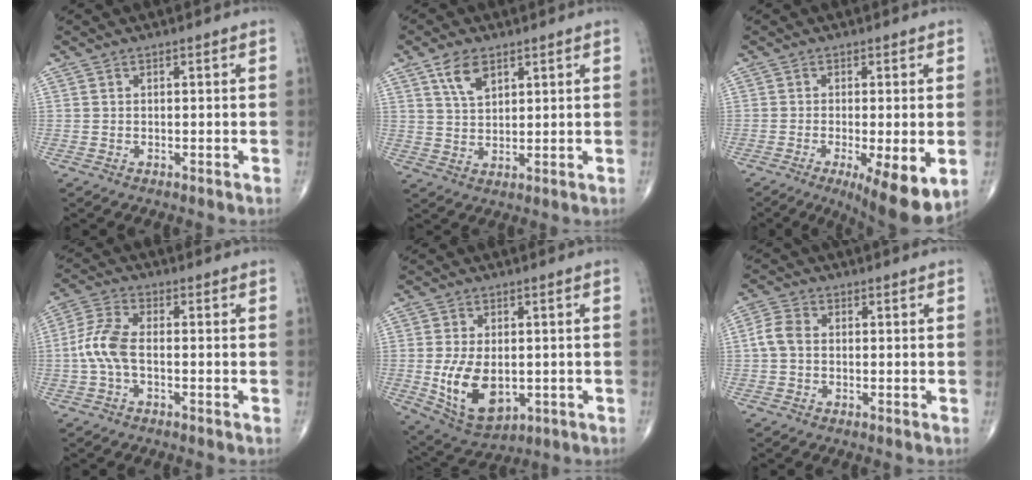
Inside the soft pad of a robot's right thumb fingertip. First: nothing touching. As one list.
[{"total": 5.8, "force": [3.2, 3.0, 3.7], "torque": [-0.056, -0.015, 0.062]}, {"total": 11.3, "force": [-3.8, 3.0, 10.2], "torque": [-0.155, -0.022, -0.054]}, {"total": 6.8, "force": [-1.2, 3.2, 5.9], "torque": [-0.143, 0.019, -0.030]}, {"total": 11.7, "force": [-1.6, 7.0, 9.2], "torque": [-0.150, -0.010, -0.008]}, {"total": 3.9, "force": [-0.2, 2.8, 2.8], "torque": [-0.060, 0.011, -0.012]}]